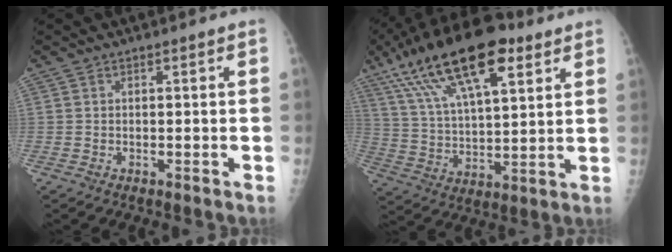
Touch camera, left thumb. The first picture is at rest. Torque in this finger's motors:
{"motor_torque": [2.89, 1.93, 1.75, -1.02, 0.38]}